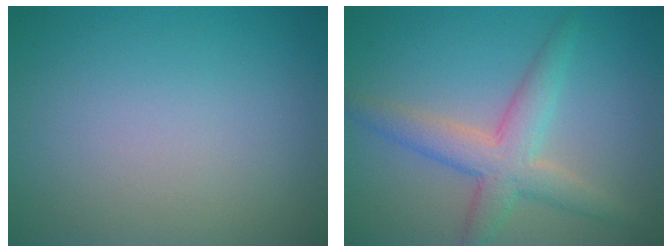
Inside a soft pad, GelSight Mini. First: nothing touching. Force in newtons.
{"total": 4.6, "press": 4.6, "slide": 0.3}